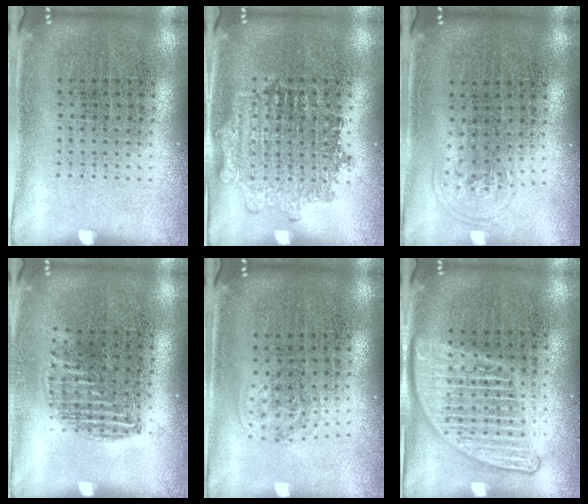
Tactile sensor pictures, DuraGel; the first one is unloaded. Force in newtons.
{"total": 1.1, "press": 1.1, "slide": 0.1}
{"total": 0.8, "press": 0.5, "slide": 0.7}
{"total": 0.9, "press": 0.8, "slide": 0.4}
{"total": 0.9, "press": 0.6, "slide": 0.7}
{"total": 2.3, "press": 2.3, "slide": 0.2}